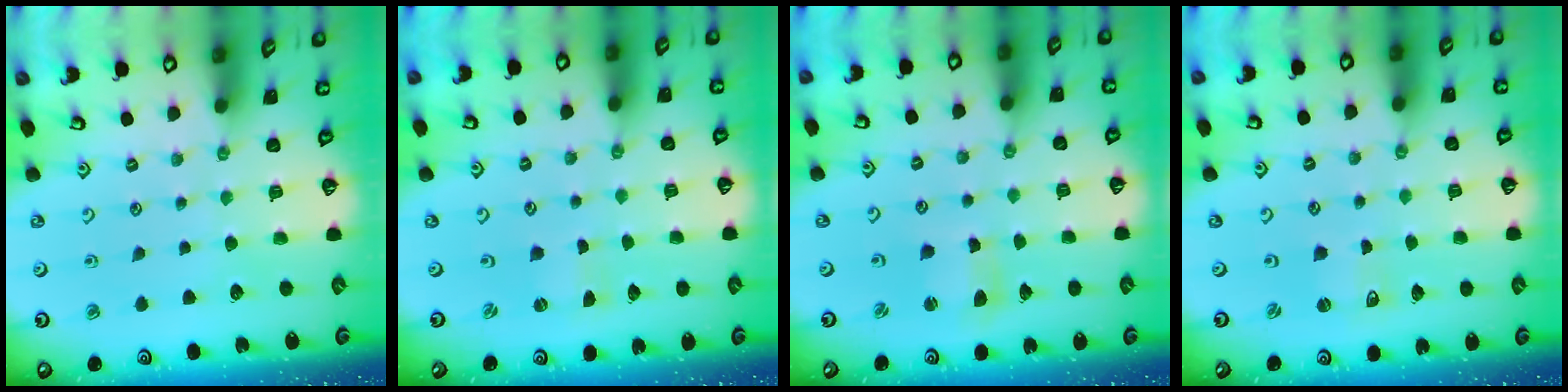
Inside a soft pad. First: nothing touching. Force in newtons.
{"total": 0.0}
{"total": 4.2, "press": 4.1, "slide": 0.5}
{"total": 2.3, "press": 2.2, "slide": 0.4}